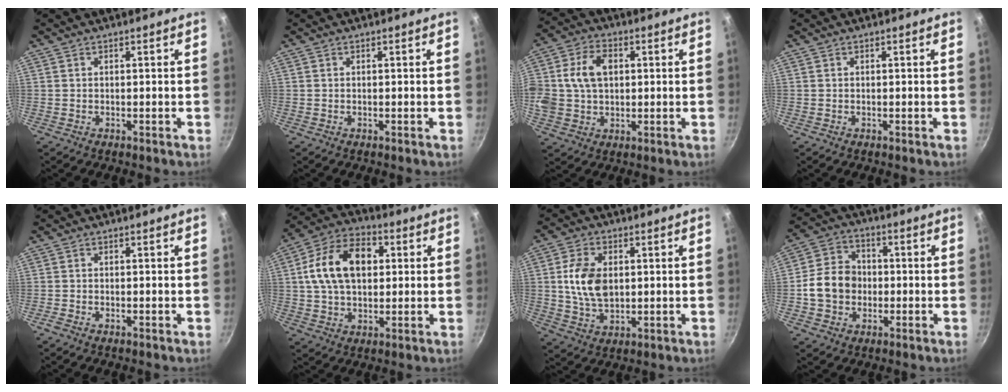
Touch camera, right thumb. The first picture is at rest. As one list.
[{"total": 0.0}, {"total": 13.6, "force": [2.0, 10.1, 8.9], "torque": [-0.175, 0.023, 0.030]}, {"total": 0.0}, {"total": 0.7, "force": [-0.5, 0.3, 0.5], "torque": [-0.017, 0.003, -0.015]}, {"total": 15.6, "force": [2.9, 10.4, 11.3], "torque": [-0.173, 0.019, 0.035]}, {"total": 9.9, "force": [1.2, 6.5, 7.4], "torque": [-0.128, -0.004, 0.023]}, {"total": 10.4, "force": [-1.1, 8.7, 5.6], "torque": [-0.070, 0.022, -0.031]}]